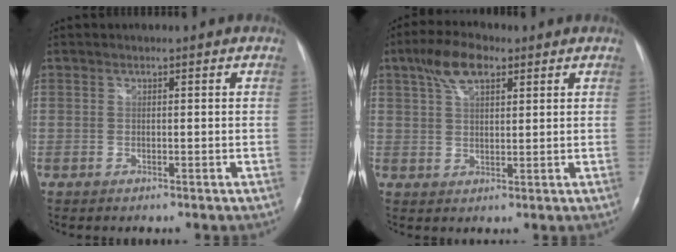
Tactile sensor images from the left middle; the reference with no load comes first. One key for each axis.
{"total": 6.9, "fx": 3.9, "fy": 3.0, "fz": 4.9, "tx": -0.098, "ty": 0.021, "tz": 0.072}